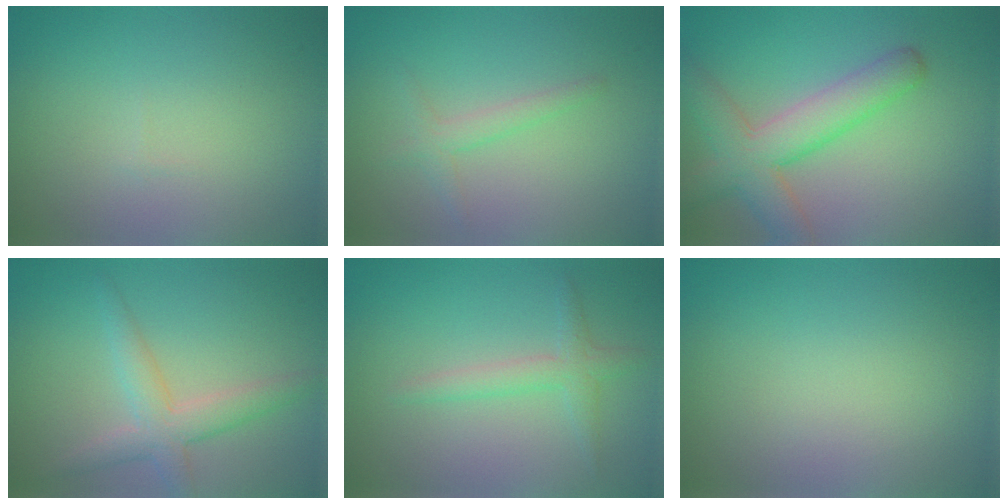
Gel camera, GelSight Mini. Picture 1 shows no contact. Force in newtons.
{"total": 1.6, "press": 1.6, "slide": 0.1}
{"total": 6.0, "press": 5.9, "slide": 0.3}
{"total": 3.5, "press": 3.5, "slide": 0.1}
{"total": 2.0, "press": 2.0, "slide": 0.1}
{"total": 0.0}